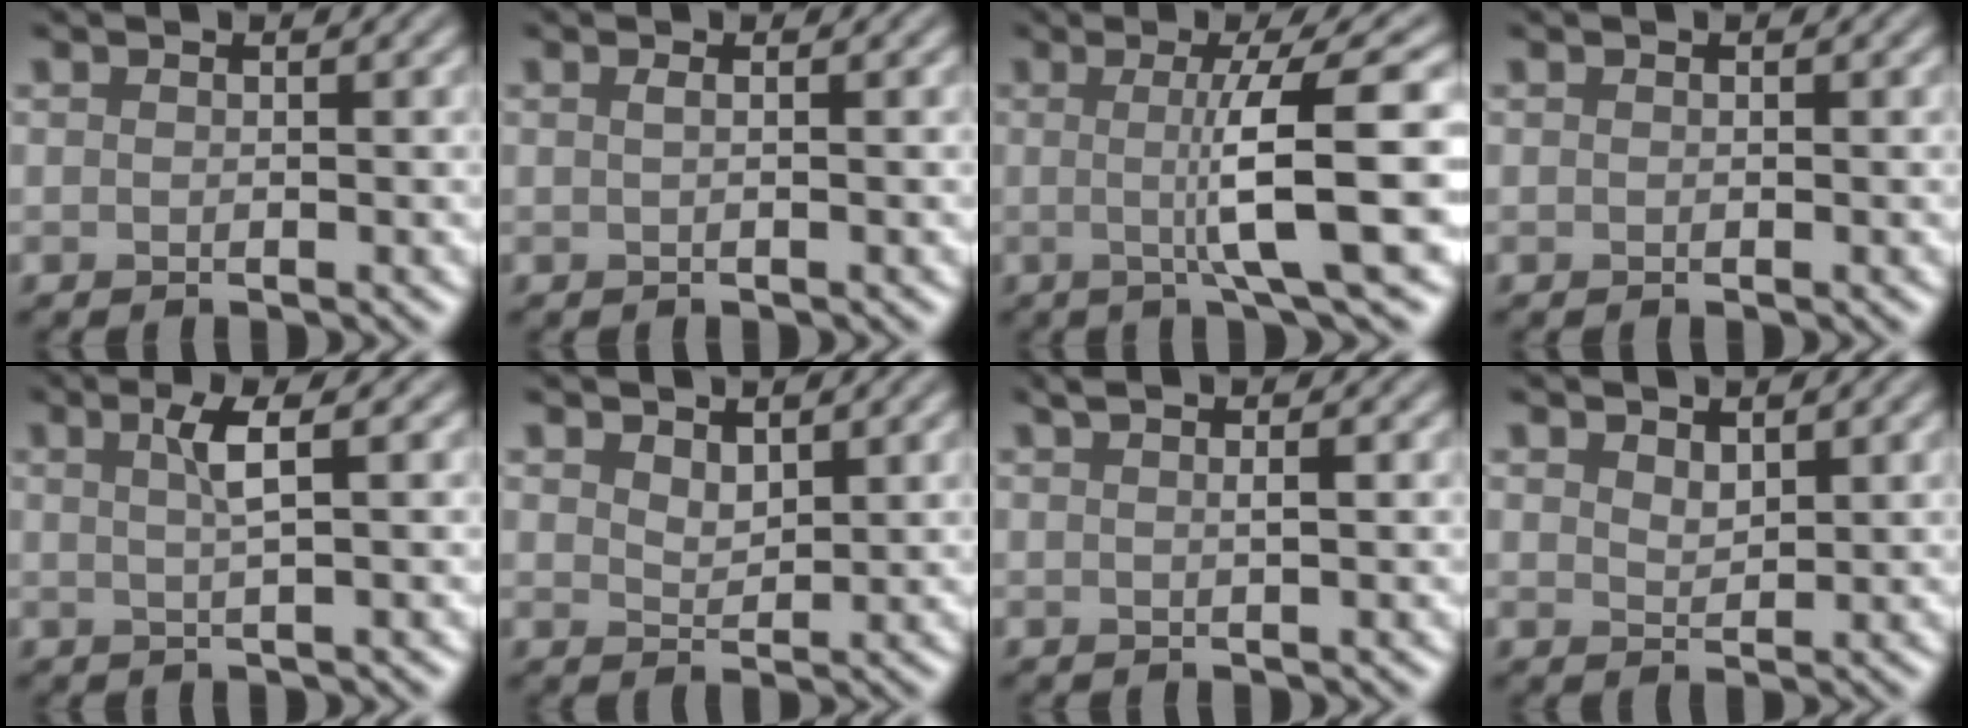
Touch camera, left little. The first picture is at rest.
{"total": 0.5, "force": [0.1, 0.2, 0.5], "torque": [-0.007, 0.004, -0.001]}
{"total": 7.8, "force": [0.0, 1.3, 7.7], "torque": [-0.113, 0.005, 0.001]}
{"total": 0.0}
{"total": 2.3, "force": [0.7, 0.4, 2.2], "torque": [-0.040, 0.003, 0.011]}
{"total": 1.6, "force": [1.3, 0.7, 0.7], "torque": [-0.015, -0.004, 0.029]}
{"total": 1.8, "force": [0.6, 0.5, 1.6], "torque": [-0.024, 0.004, 0.006]}
{"total": 1.3, "force": [1.1, 0.5, 0.4], "torque": [-0.012, -0.002, 0.025]}